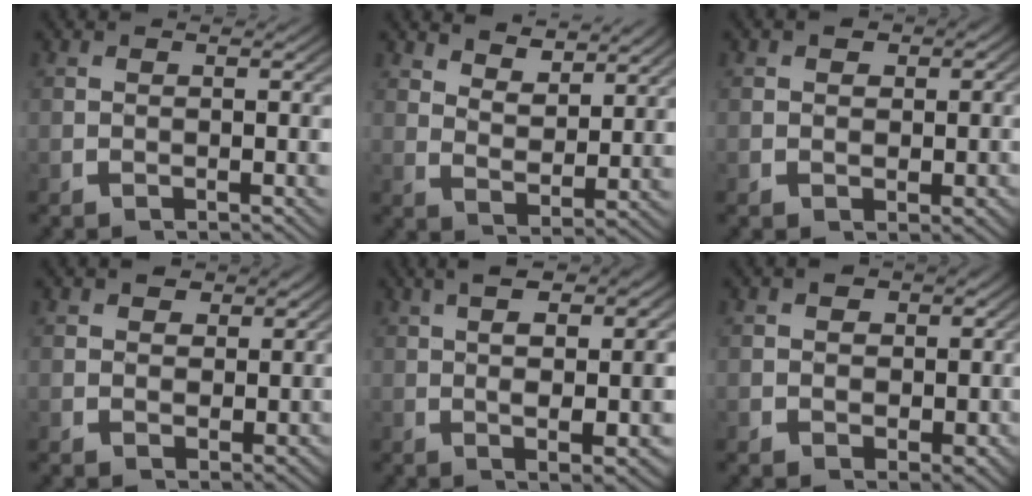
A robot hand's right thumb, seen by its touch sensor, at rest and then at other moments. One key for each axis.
{"total": 4.1, "fx": 3.5, "fy": 1.2, "fz": 1.7, "tx": -0.033, "ty": -0.010, "tz": 0.069}
{"total": 3.5, "fx": 0.4, "fy": 3.2, "fz": 1.5, "tx": -0.018, "ty": -0.016, "tz": 0.011}
{"total": 3.7, "fx": 0.9, "fy": 3.2, "fz": 1.6, "tx": -0.024, "ty": -0.019, "tz": 0.023}
{"total": 7.3, "fx": 1.8, "fy": 3.6, "fz": 6.0, "tx": -0.077, "ty": 0.004, "tz": 0.024}
{"total": 5.1, "fx": 0.4, "fy": 4.4, "fz": 2.6, "tx": -0.036, "ty": -0.021, "tz": 0.013}